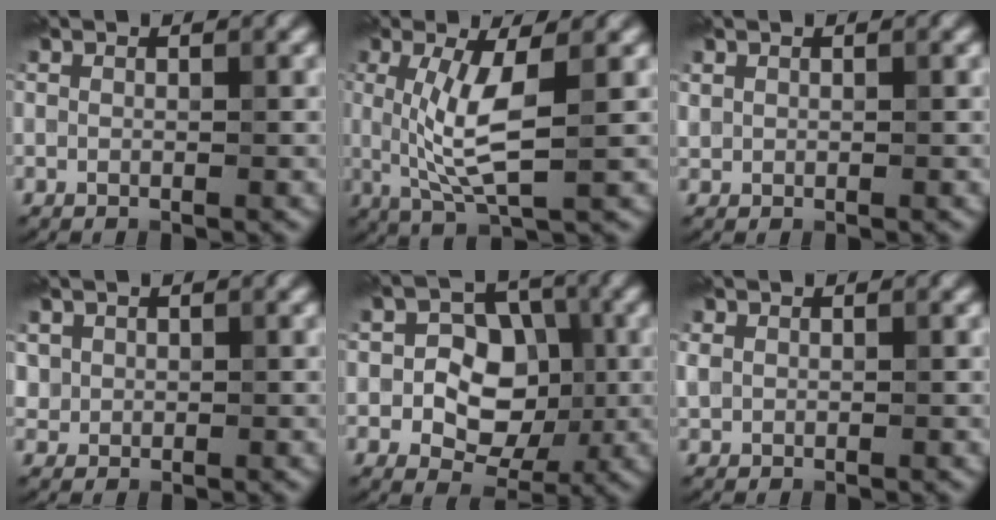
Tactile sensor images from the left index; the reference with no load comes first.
{"total": 5.1, "force": [0.5, 1.1, 5.0], "torque": [-0.106, -0.007, 0.013]}
{"total": 0.6, "force": [0.5, 0.4, -0.1], "torque": [0.003, 0.000, 0.010]}
{"total": 1.1, "force": [0.5, 1.0, -0.2], "torque": [0.008, -0.004, 0.012]}
{"total": 6.1, "force": [-0.7, 4.7, 3.8], "torque": [-0.033, 0.005, -0.028]}
{"total": 0.7, "force": [0.3, 0.7, 0.1], "torque": [0.000, 0.001, 0.005]}